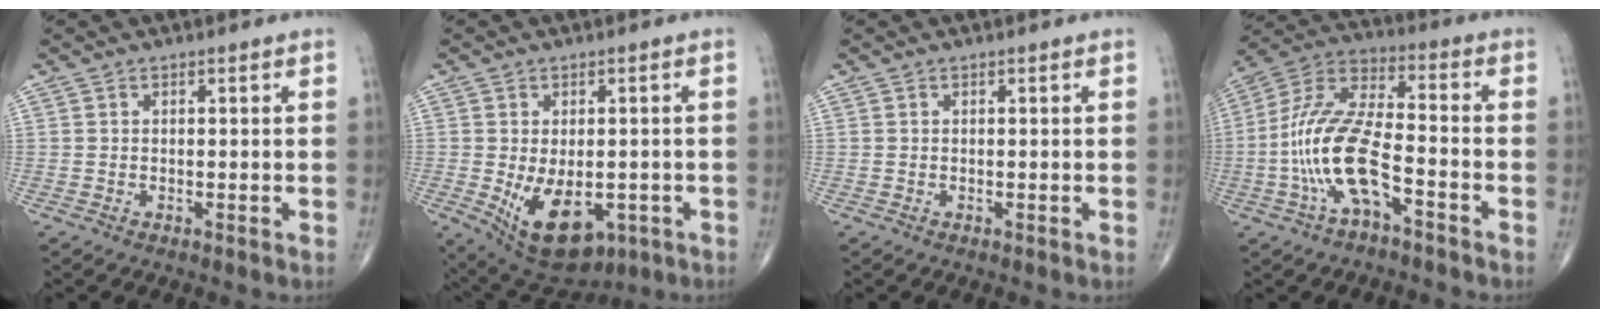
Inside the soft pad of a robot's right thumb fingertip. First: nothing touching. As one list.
[{"total": 13.1, "force": [-3.8, 7.7, 9.9], "torque": [-0.147, -0.008, -0.035]}, {"total": 0.0}, {"total": 15.6, "force": [-5.2, 6.0, 13.4], "torque": [-0.286, 0.047, -0.099]}]